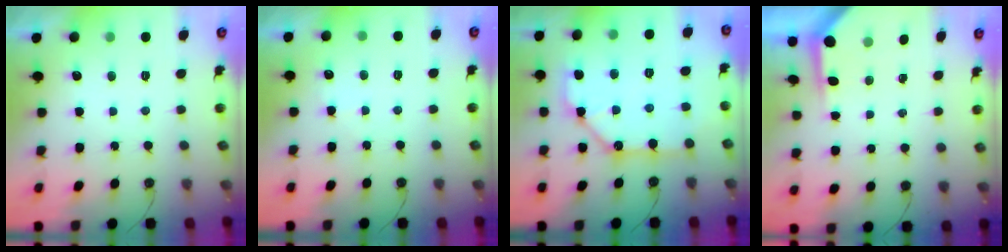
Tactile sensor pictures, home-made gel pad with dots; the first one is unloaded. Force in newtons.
{"total": 3.0, "press": 3.0, "slide": 0.4}
{"total": 12.3, "press": 12.2, "slide": 0.9}
{"total": 3.7, "press": 3.7, "slide": 0.4}